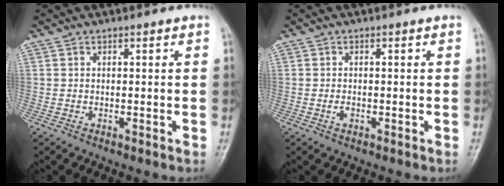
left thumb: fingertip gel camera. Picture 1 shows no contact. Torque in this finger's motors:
{"motor_torque": [-0.06, 0.11, 0.25, 0.08, 0.04]}